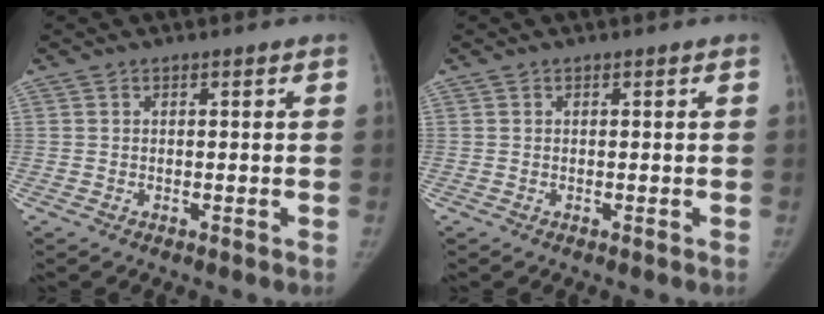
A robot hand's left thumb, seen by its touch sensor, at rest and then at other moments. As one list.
[{"total": 0.0}]